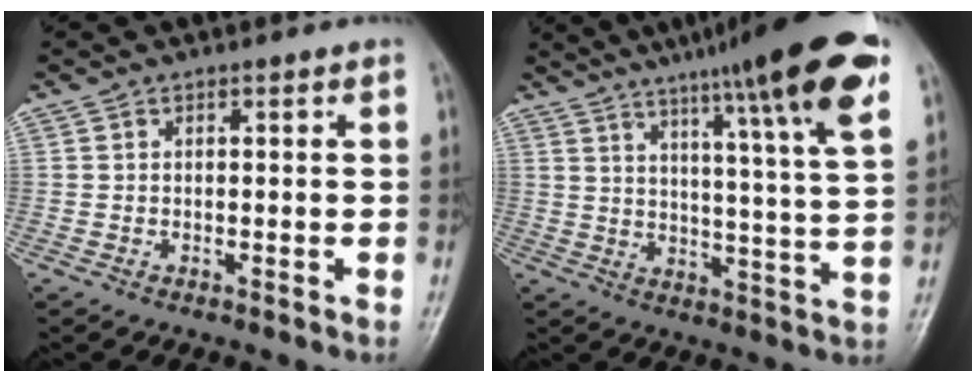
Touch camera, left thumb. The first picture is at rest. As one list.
[{"total": 20.3, "force": [12.6, 1.2, 15.9], "torque": [-0.215, -0.037, 0.169]}]